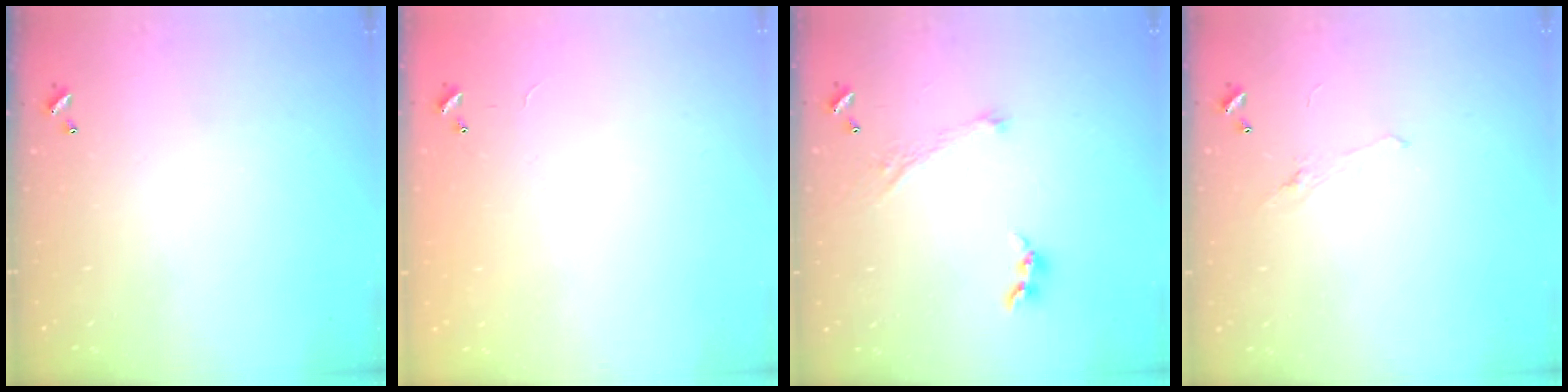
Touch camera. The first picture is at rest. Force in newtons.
{"total": 8.0, "press": 7.9, "slide": 0.5}
{"total": 2.9, "press": 2.8, "slide": 0.4}
{"total": 2.2, "press": 2.1, "slide": 0.8}